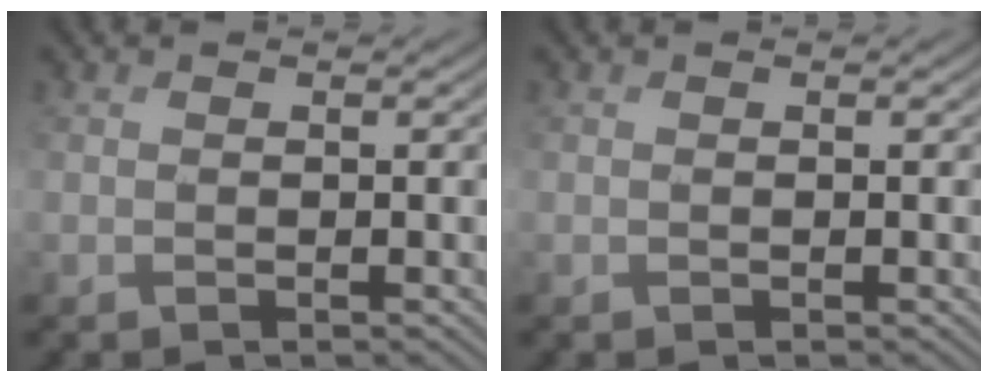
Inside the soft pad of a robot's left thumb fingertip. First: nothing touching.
{"total": 0.0}